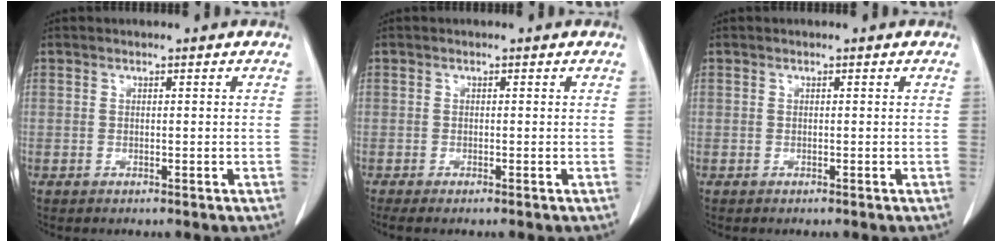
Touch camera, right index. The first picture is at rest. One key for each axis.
{"total": 1.6, "fx": -1.3, "fy": -0.1, "fz": 0.9, "tx": -0.014, "ty": -0.003, "tz": -0.020}
{"total": 0.0}